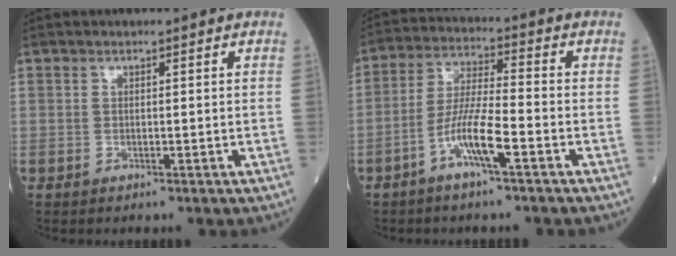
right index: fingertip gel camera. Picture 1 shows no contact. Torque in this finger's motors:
{"motor_torque": [0.12, -0.27, 0.13, 0.04]}